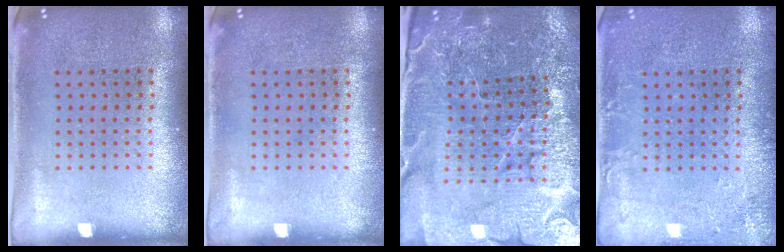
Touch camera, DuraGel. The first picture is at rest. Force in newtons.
{"total": 0.0}
{"total": 4.9, "press": 4.7, "slide": 1.4}
{"total": 2.1, "press": 2.1, "slide": 0.1}